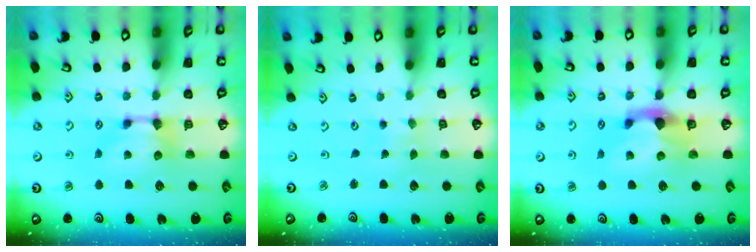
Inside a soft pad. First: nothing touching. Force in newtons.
{"total": 5.3, "press": 5.2, "slide": 0.3}
{"total": 3.1, "press": 2.7, "slide": 1.4}